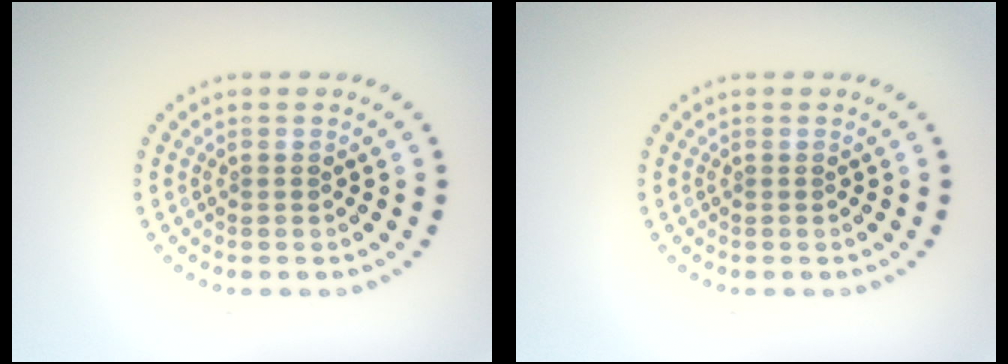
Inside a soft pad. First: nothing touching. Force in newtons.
{"total": 0.0}